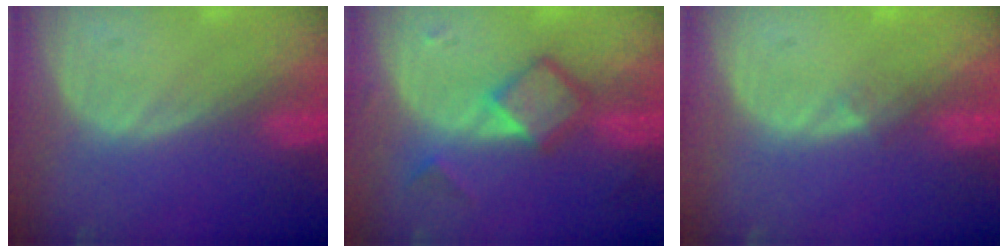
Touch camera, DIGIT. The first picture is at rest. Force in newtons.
{"total": 5.4, "press": 5.4, "slide": 0.1}
{"total": 1.2, "press": 0.9, "slide": 0.9}